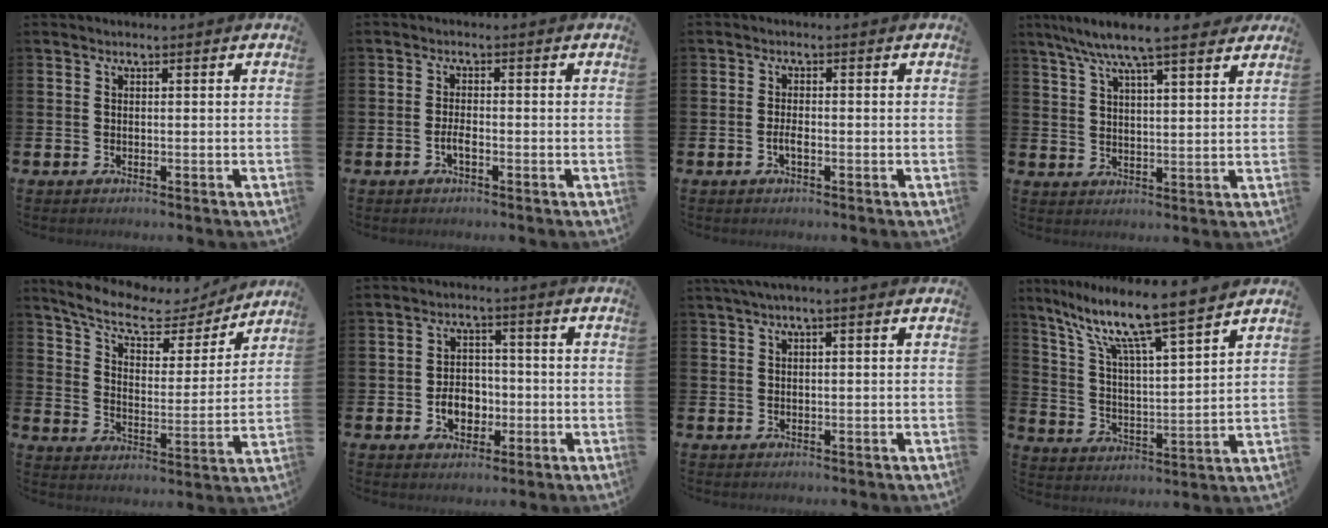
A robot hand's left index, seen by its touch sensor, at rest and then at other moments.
{"total": 1.8, "force": [-0.8, 0.6, 1.4], "torque": [-0.022, 0.000, -0.018]}
{"total": 1.6, "force": [-0.6, 0.6, 1.3], "torque": [-0.020, -0.001, -0.013]}
{"total": 8.0, "force": [7.2, 0.9, 3.3], "torque": [-0.074, -0.032, 0.127]}
{"total": 8.4, "force": [7.3, 2.8, 3.2], "torque": [-0.082, -0.051, 0.120]}
{"total": 4.6, "force": [-1.3, 3.5, 2.7], "torque": [-0.033, -0.002, -0.032]}
{"total": 1.5, "force": [0.7, 0.0, 1.3], "torque": [-0.028, 0.004, 0.013]}
{"total": 10.7, "force": [9.1, 0.8, 5.5], "torque": [-0.127, -0.061, 0.150]}